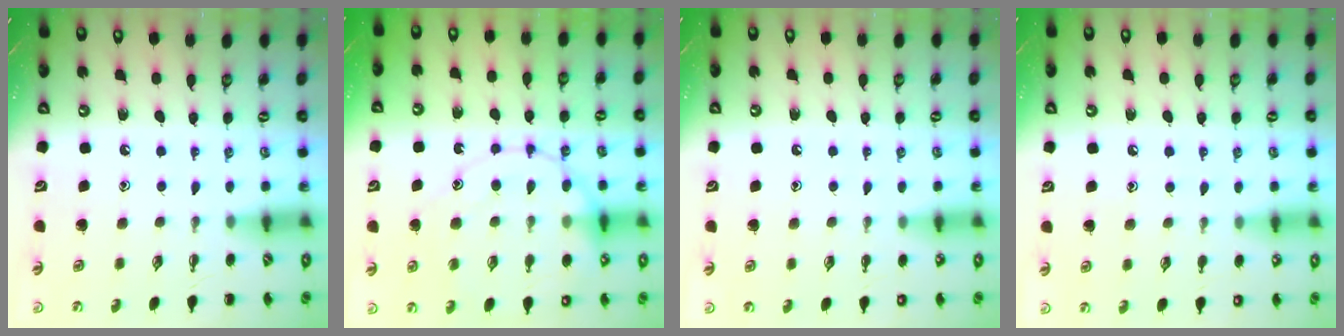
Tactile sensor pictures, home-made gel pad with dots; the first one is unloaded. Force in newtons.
{"total": 16.5, "press": 16.3, "slide": 2.2}
{"total": 1.9, "press": 1.9, "slide": 0.2}
{"total": 6.0, "press": 5.8, "slide": 1.4}